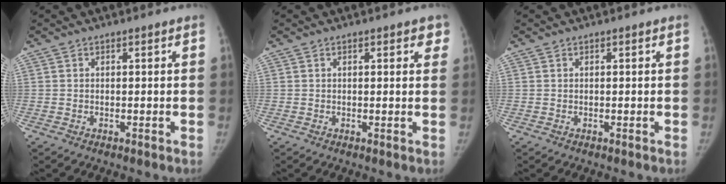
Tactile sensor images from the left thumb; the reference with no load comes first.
{"total": 2.7, "force": [1.5, 1.1, 2.0], "torque": [-0.004, -0.001, 0.010]}
{"total": 0.0}